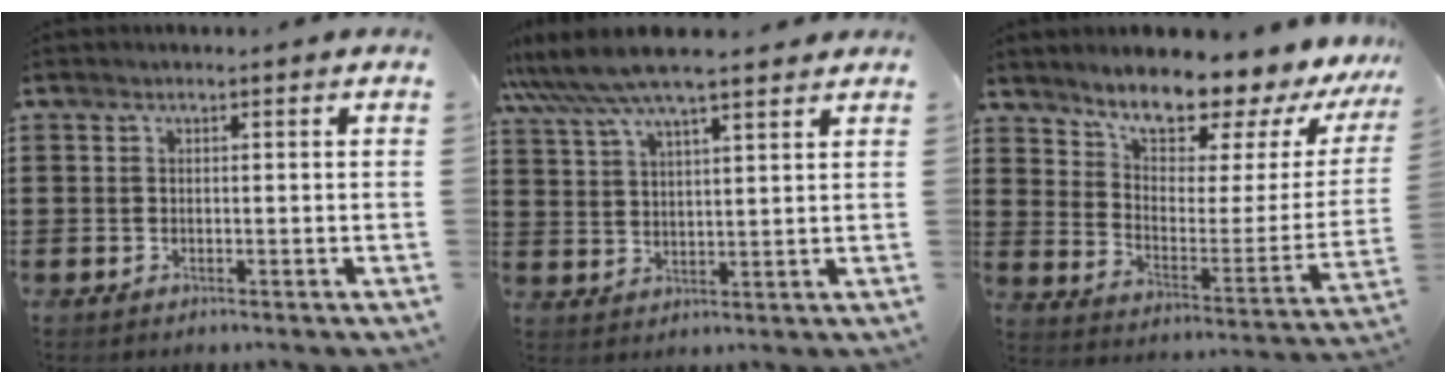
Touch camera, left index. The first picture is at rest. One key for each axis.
{"total": 7.7, "fx": 6.6, "fy": 1.0, "fz": 3.9, "tx": -0.096, "ty": -0.020, "tz": 0.116}
{"total": 9.3, "fx": 8.5, "fy": 2.4, "fz": 3.1, "tx": -0.074, "ty": -0.077, "tz": 0.141}